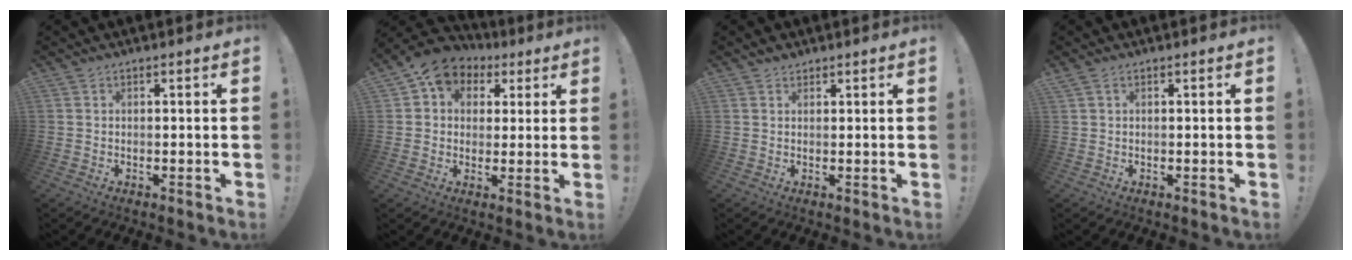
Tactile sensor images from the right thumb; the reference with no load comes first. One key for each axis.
{"total": 8.8, "fx": 3.8, "fy": 7.4, "fz": 3.0, "tx": -0.051, "ty": -0.015, "tz": 0.076}
{"total": 1.5, "fx": 1.4, "fy": 0.7, "fz": 0.2, "tx": 0.010, "ty": -0.009, "tz": 0.024}
{"total": 1.1, "fx": 0.6, "fy": 0.6, "fz": 0.8, "tx": -0.011, "ty": 0.000, "tz": 0.010}